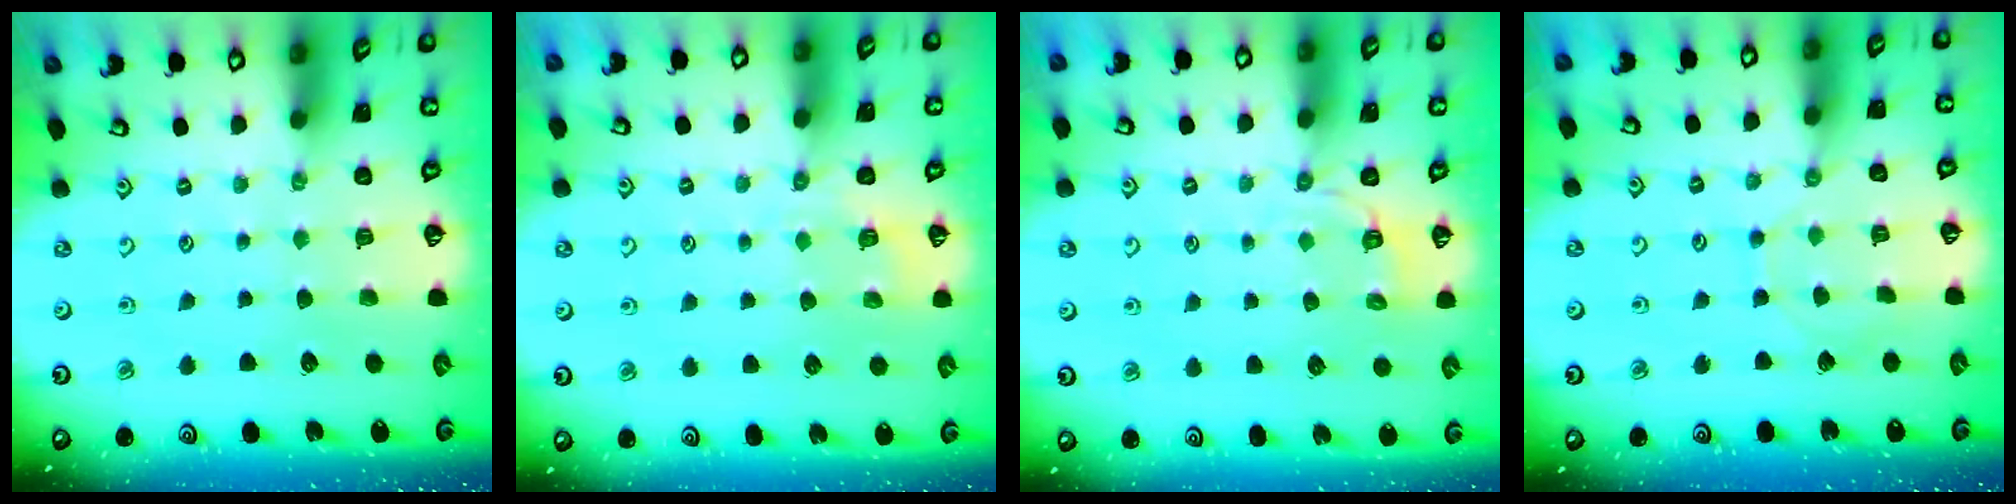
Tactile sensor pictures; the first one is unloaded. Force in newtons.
{"total": 3.4, "press": 2.8, "slide": 1.9}
{"total": 2.7, "press": 1.4, "slide": 2.3}
{"total": 6.4, "press": 6.4, "slide": 0.5}